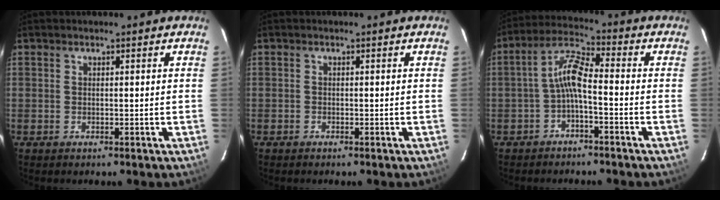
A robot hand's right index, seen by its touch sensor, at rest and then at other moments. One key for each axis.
{"total": 0.5, "fx": -0.5, "fy": 0.3, "fz": 0.0, "tx": -0.002, "ty": 0.002, "tz": -0.010}
{"total": 5.7, "fx": -2.3, "fy": 1.3, "fz": 5.0, "tx": -0.119, "ty": 0.020, "tz": -0.044}